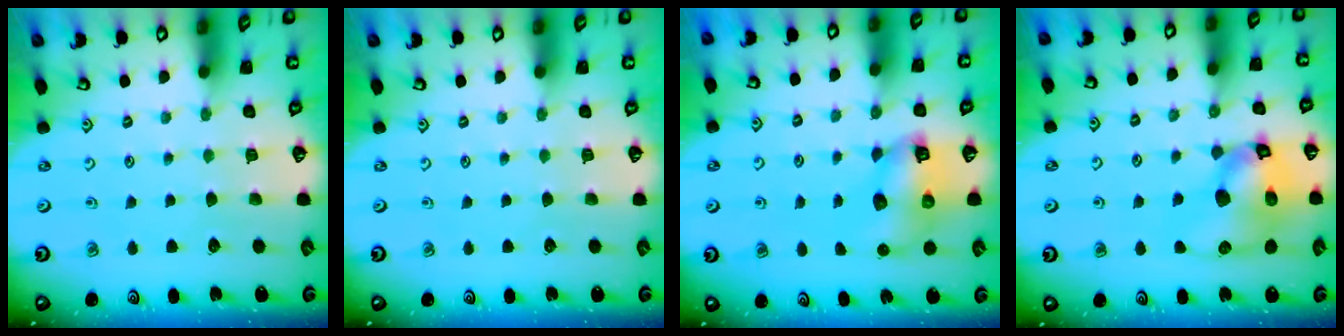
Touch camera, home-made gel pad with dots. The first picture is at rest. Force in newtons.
{"total": 0.0}
{"total": 9.3, "press": 9.2, "slide": 0.9}
{"total": 14.5, "press": 14.3, "slide": 2.1}